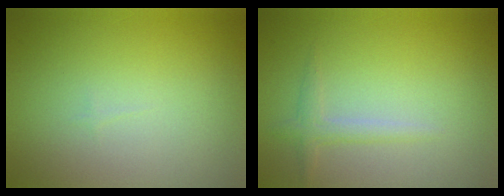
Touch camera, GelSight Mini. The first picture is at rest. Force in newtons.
{"total": 1.4, "press": 1.4, "slide": 0.0}